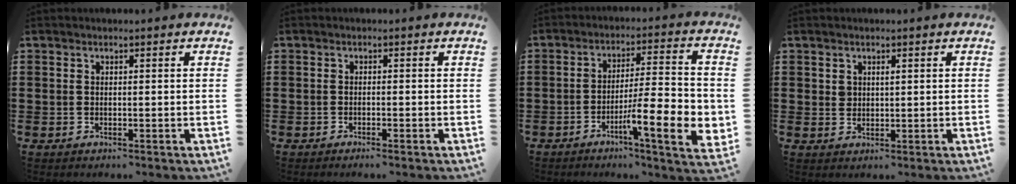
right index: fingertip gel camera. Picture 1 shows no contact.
{"total": 0.8, "force": [-0.6, 0.0, 0.5], "torque": [-0.009, -0.003, -0.012]}
{"total": 10.7, "force": [-3.7, 1.8, 9.8], "torque": [-0.160, -0.010, -0.066]}
{"total": 1.2, "force": [0.5, 0.9, 0.6], "torque": [-0.014, 0.002, 0.011]}